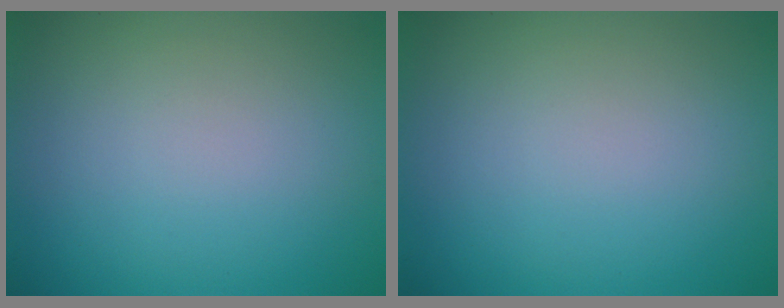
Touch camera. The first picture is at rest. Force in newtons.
{"total": 0.0}